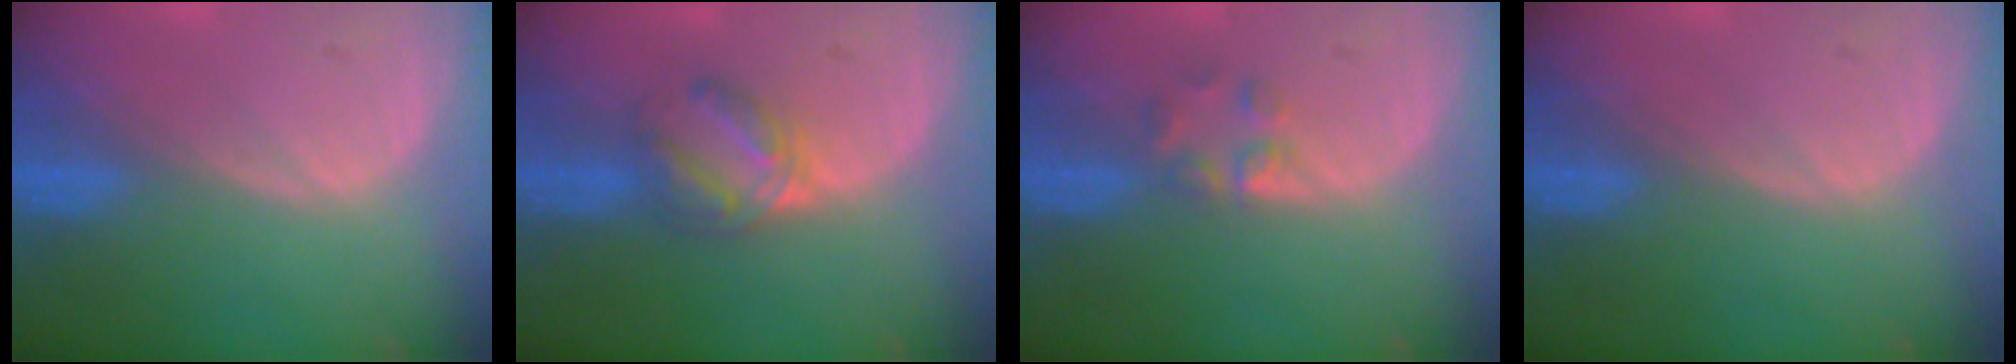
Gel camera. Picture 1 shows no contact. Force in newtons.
{"total": 6.1, "press": 5.3, "slide": 3.1}
{"total": 2.6, "press": 2.6, "slide": 0.2}
{"total": 0.0}